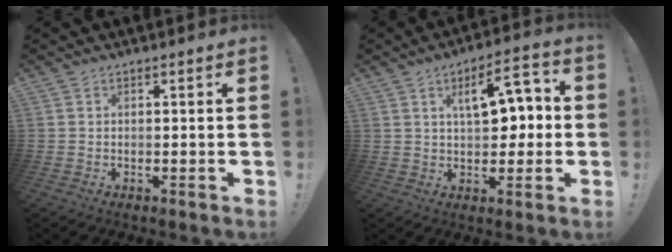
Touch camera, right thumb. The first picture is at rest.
{"total": 12.6, "force": [2.8, 6.7, 10.3], "torque": [-0.135, 0.002, 0.043]}